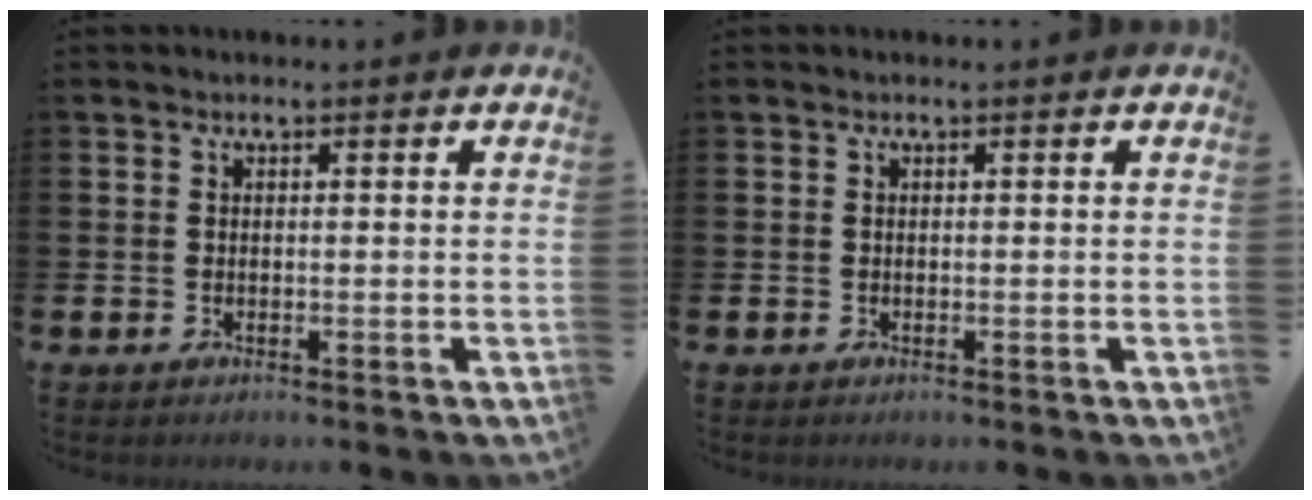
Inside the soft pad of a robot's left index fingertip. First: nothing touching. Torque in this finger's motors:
{"motor_torque": [-0.02, 0.00, 0.00, 0.00]}